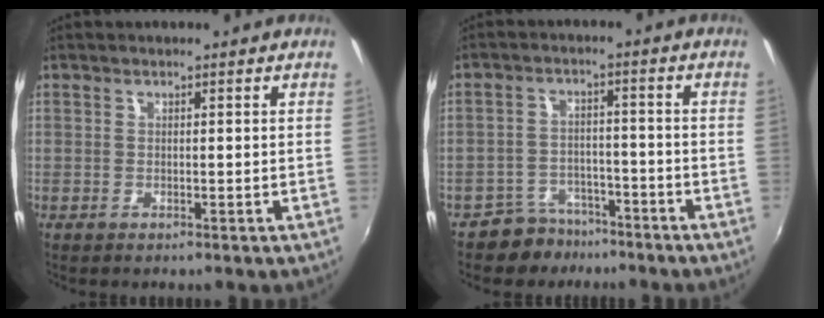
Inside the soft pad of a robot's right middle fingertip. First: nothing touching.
{"total": 6.1, "force": [-5.0, 3.5, 0.4], "torque": [-0.019, 0.017, -0.075]}